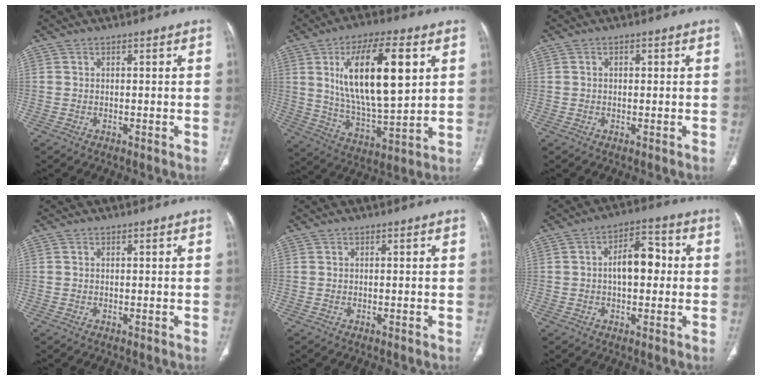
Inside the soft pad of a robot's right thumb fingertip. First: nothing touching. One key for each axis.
{"total": 20.5, "fx": 5.9, "fy": 7.6, "fz": 18.1, "tx": -0.292, "ty": -0.024, "tz": 0.107}
{"total": 1.0, "fx": 0.1, "fy": 0.6, "fz": 0.7, "tx": -0.012, "ty": 0.006, "tz": 0.001}
{"total": 0.0}
{"total": 0.0}
{"total": 8.9, "fx": 0.3, "fy": 5.0, "fz": 7.4, "tx": -0.097, "ty": 0.026, "tz": -0.002}